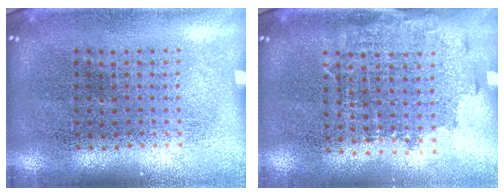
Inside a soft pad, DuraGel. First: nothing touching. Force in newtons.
{"total": 1.4, "press": 1.2, "slide": 0.7}